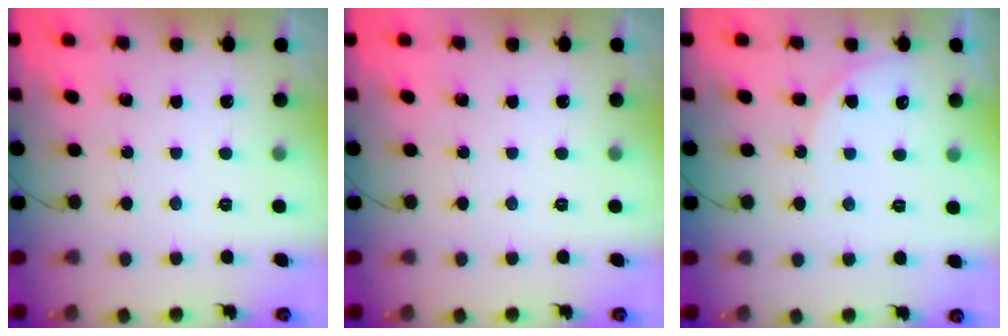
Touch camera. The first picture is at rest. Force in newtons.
{"total": 0.0}
{"total": 5.6, "press": 5.6, "slide": 0.2}